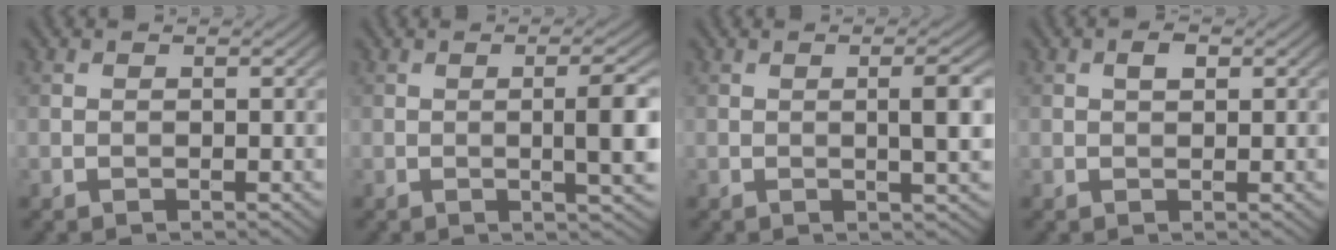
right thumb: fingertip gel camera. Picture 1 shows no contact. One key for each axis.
{"total": 4.5, "fx": -0.1, "fy": 0.5, "fz": 4.5, "tx": -0.076, "ty": 0.004, "tz": -0.002}
{"total": 3.4, "fx": 0.2, "fy": 0.4, "fz": 3.3, "tx": -0.053, "ty": 0.003, "tz": 0.003}
{"total": 1.5, "fx": 0.5, "fy": 0.7, "fz": 1.2, "tx": -0.020, "ty": 0.001, "tz": 0.008}